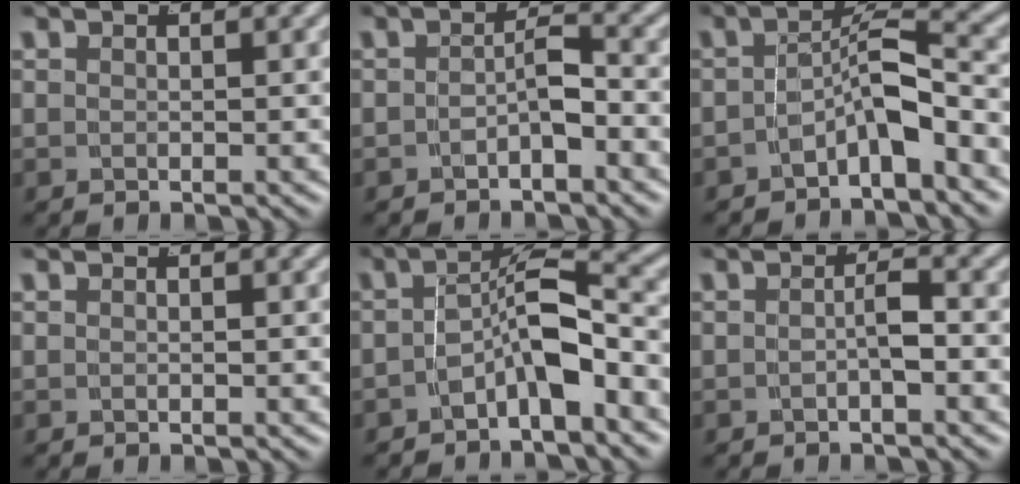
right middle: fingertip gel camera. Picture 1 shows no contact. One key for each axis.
{"total": 2.1, "fx": -1.3, "fy": 0.6, "fz": 1.5, "tx": -0.020, "ty": -0.003, "tz": -0.020}
{"total": 4.6, "fx": -3.4, "fy": 1.2, "fz": 3.0, "tx": -0.034, "ty": -0.005, "tz": -0.051}
{"total": 0.0}
{"total": 4.9, "fx": -2.8, "fy": 1.6, "fz": 3.7, "tx": -0.049, "ty": -0.004, "tz": -0.043}
{"total": 1.4, "fx": -0.9, "fy": -0.2, "fz": 1.1, "tx": -0.014, "ty": -0.003, "tz": -0.011}